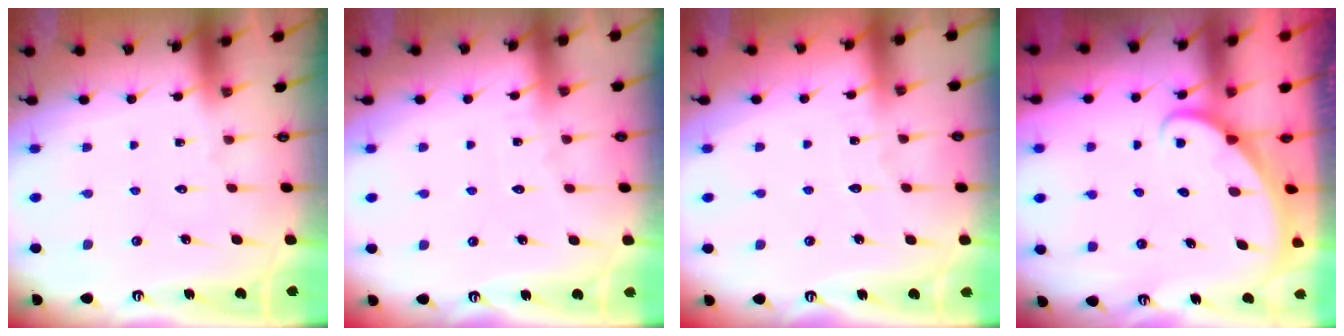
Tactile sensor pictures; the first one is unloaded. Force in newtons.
{"total": 3.2, "press": 3.2, "slide": 0.4}
{"total": 2.3, "press": 2.3, "slide": 0.1}
{"total": 1.7, "press": 1.7, "slide": 0.1}